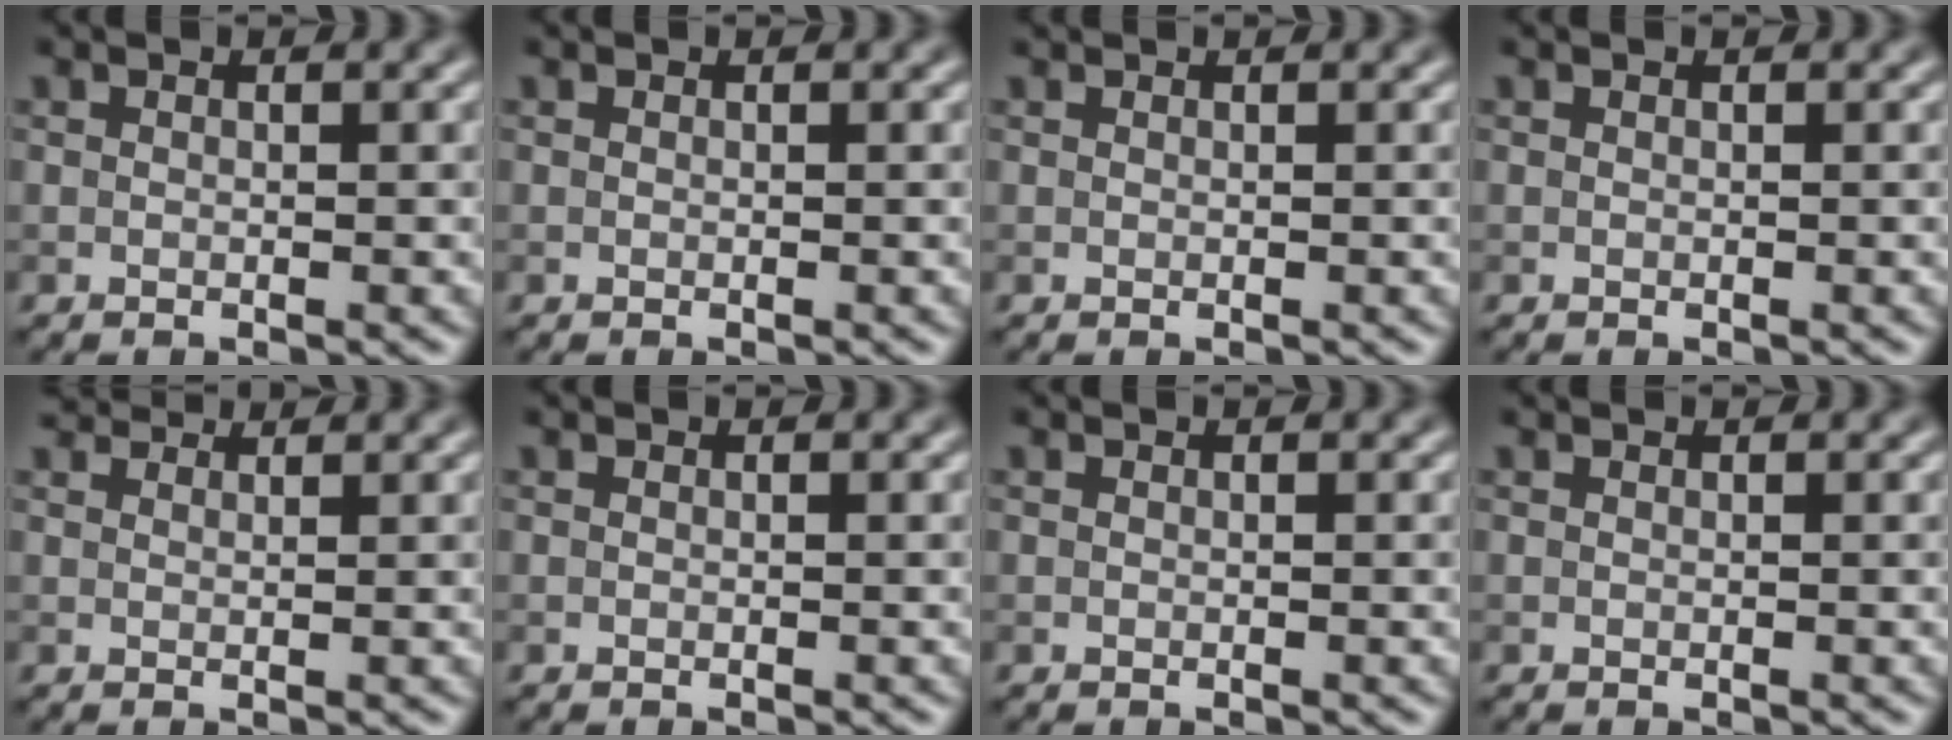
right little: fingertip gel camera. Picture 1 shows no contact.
{"total": 0.0}
{"total": 0.6, "force": [0.6, 0.0, 0.1], "torque": [-0.003, -0.001, 0.006]}
{"total": 0.0}
{"total": 3.9, "force": [3.6, 1.2, 1.3], "torque": [-0.027, -0.003, 0.056]}
{"total": 0.0}
{"total": 0.0}
{"total": 0.0}